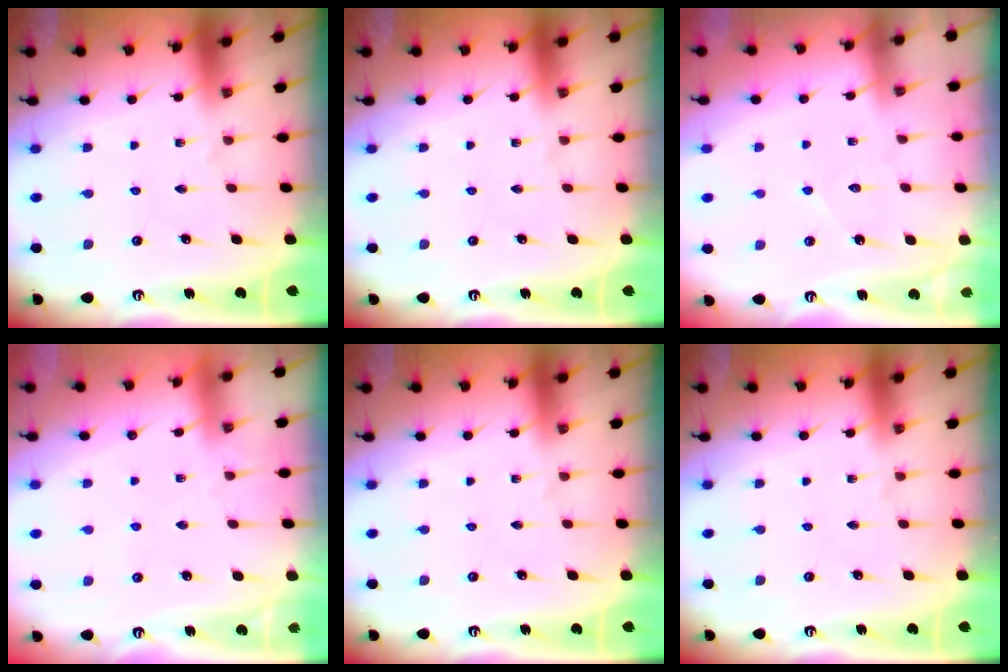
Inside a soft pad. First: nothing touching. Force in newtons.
{"total": 0.0}
{"total": 4.1, "press": 4.1, "slide": 0.4}
{"total": 2.4, "press": 2.4, "slide": 0.4}
{"total": 0.0}
{"total": 0.0}